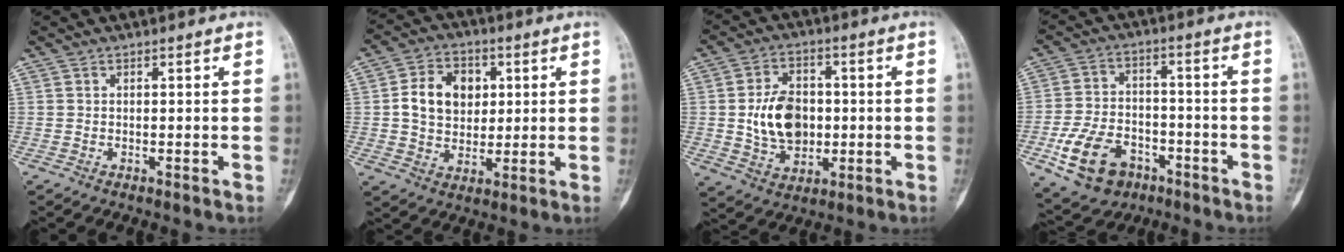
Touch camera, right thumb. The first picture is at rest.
{"total": 11.0, "force": [1.9, 8.4, 6.8], "torque": [-0.081, 0.001, 0.032]}
{"total": 11.8, "force": [-0.1, 8.5, 8.3], "torque": [-0.117, 0.004, 0.003]}
{"total": 13.3, "force": [-5.9, 9.1, 7.6], "torque": [-0.126, 0.032, -0.095]}